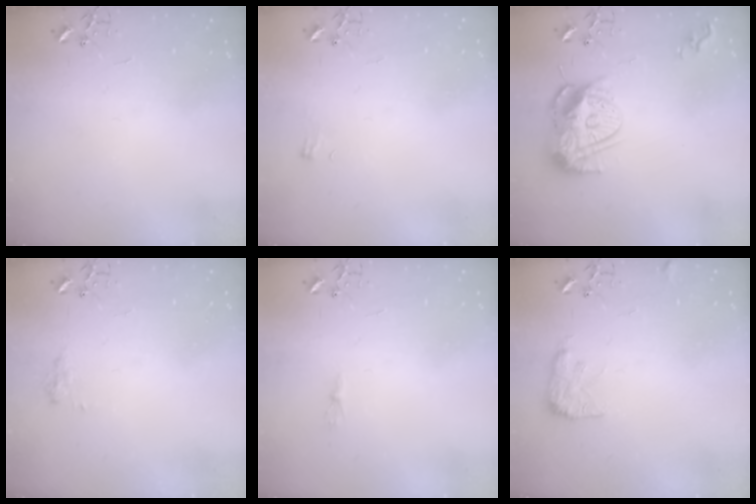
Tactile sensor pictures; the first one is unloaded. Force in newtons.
{"total": 4.7, "press": 4.7, "slide": 0.5}
{"total": 14.8, "press": 14.7, "slide": 1.4}
{"total": 7.7, "press": 7.7, "slide": 0.4}
{"total": 4.7, "press": 4.6, "slide": 0.6}
{"total": 9.2, "press": 9.2, "slide": 0.3}